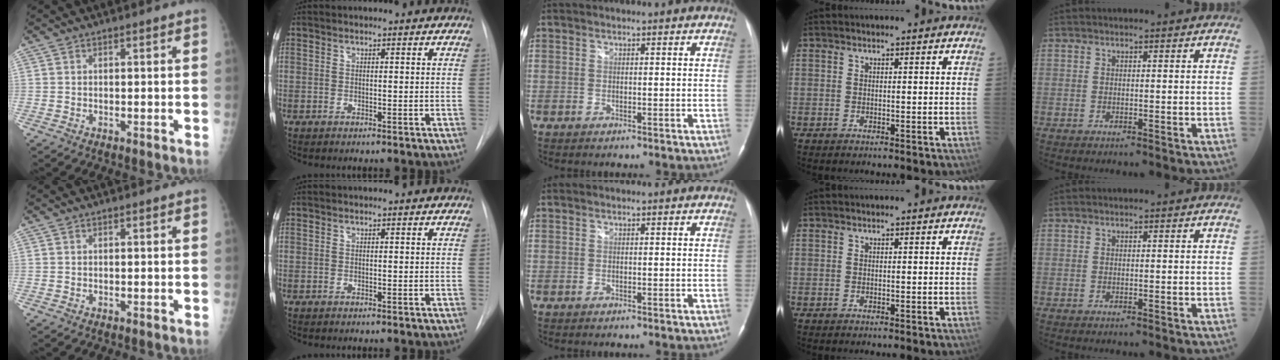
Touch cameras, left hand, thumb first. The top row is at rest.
{}